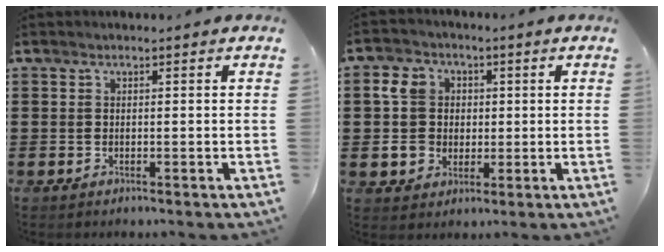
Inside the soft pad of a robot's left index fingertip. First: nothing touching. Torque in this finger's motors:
{"motor_torque": [1.08, 1.06, 0.24, 0.07]}